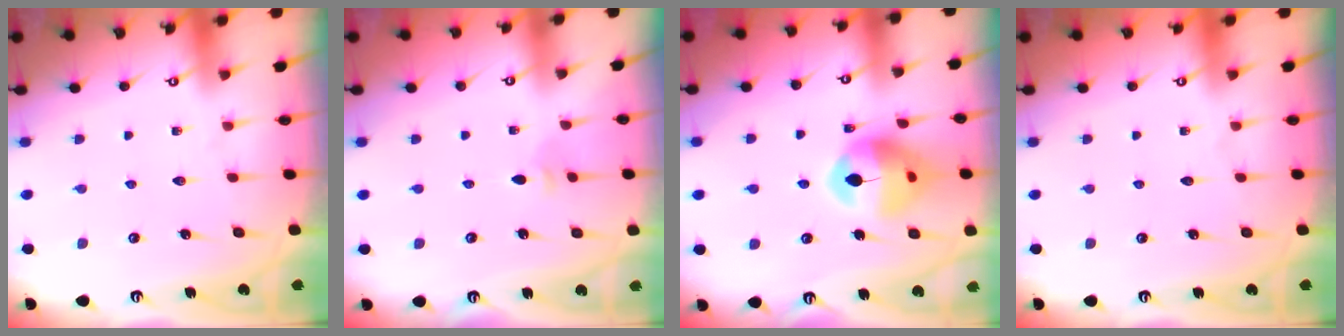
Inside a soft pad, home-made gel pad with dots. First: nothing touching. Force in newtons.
{"total": 2.8, "press": 2.7, "slide": 0.6}
{"total": 13.8, "press": 13.6, "slide": 2.0}
{"total": 0.0}